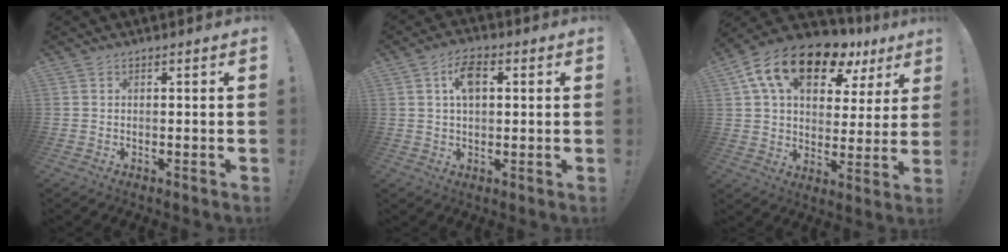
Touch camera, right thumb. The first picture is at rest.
{"total": 7.0, "force": [1.7, 3.9, 5.6], "torque": [-0.092, 0.009, 0.030]}
{"total": 18.6, "force": [10.8, 9.6, 11.6], "torque": [-0.189, -0.057, 0.189]}